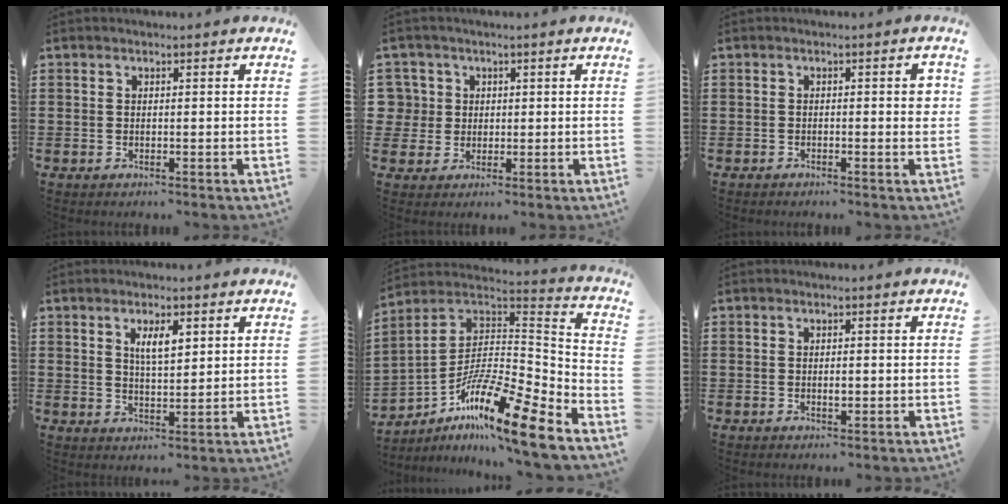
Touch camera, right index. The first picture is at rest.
{"total": 4.0, "force": [0.7, 3.9, 0.4], "torque": [-0.028, 0.014, 0.012]}
{"total": 2.1, "force": [-0.6, 0.3, 2.0], "torque": [-0.026, -0.005, -0.014]}
{"total": 4.0, "force": [1.8, 1.4, 3.3], "torque": [-0.061, 0.004, 0.028]}
{"total": 14.2, "force": [-10.3, 1.5, 9.7], "torque": [-0.171, 0.004, -0.194]}
{"total": 1.2, "force": [-0.1, 0.4, 1.1], "torque": [-0.022, -0.001, -0.001]}